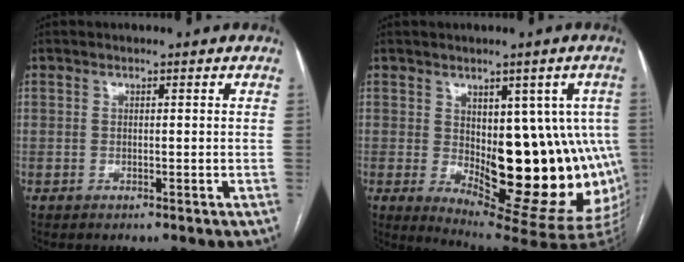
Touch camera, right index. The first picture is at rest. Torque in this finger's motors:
{"motor_torque": [1.75, -0.37, 0.51, 0.10]}